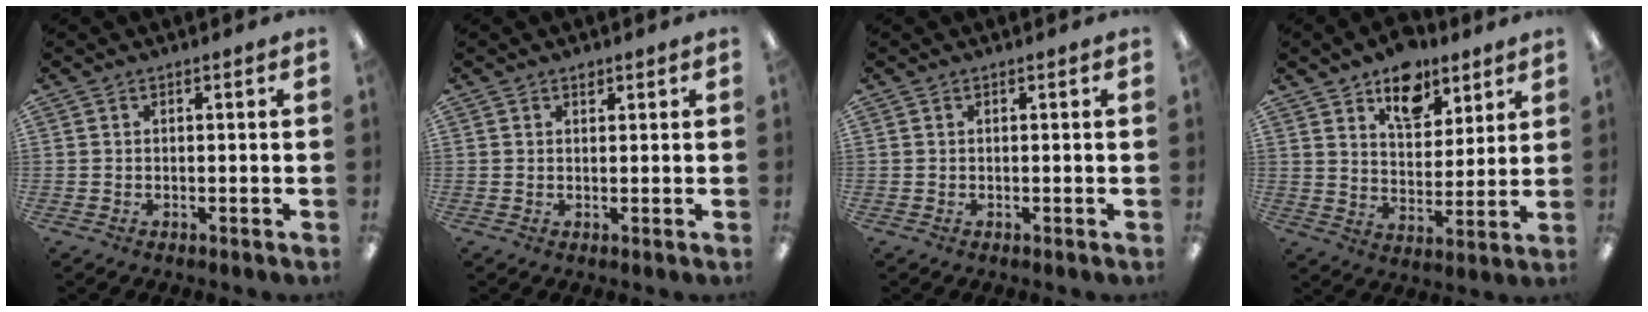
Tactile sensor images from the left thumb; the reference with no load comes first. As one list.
[{"total": 1.3, "force": [1.0, 0.7, 0.4], "torque": [-0.001, -0.002, 0.017]}, {"total": 0.0}, {"total": 12.2, "force": [8.6, 6.8, 5.4], "torque": [-0.062, -0.047, 0.151]}]